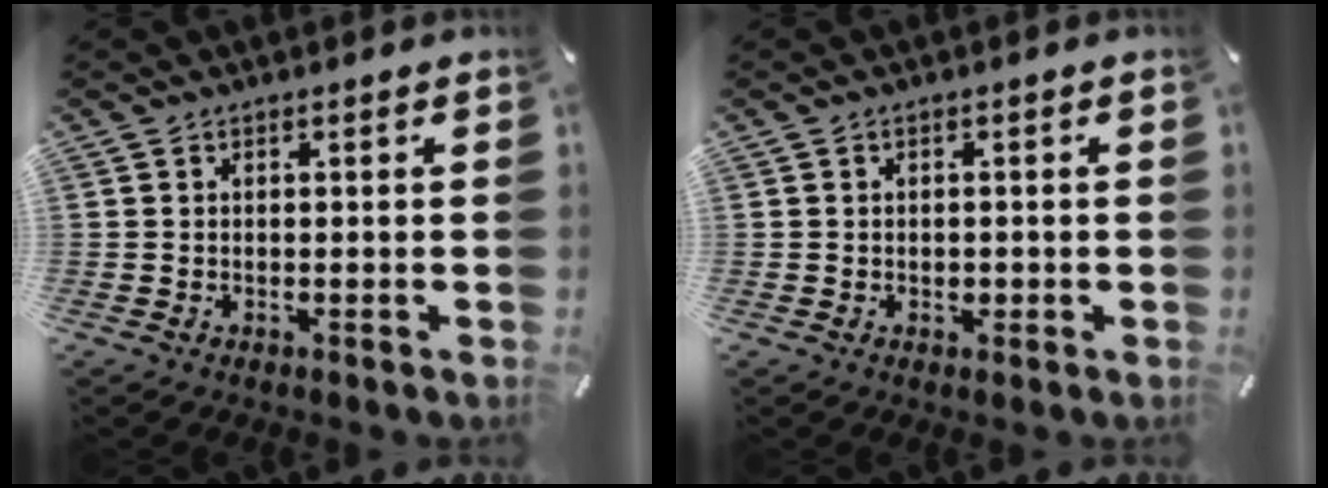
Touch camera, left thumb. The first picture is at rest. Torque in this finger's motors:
{"motor_torque": [-0.18, -0.15, -0.06, -0.01, 0.00]}